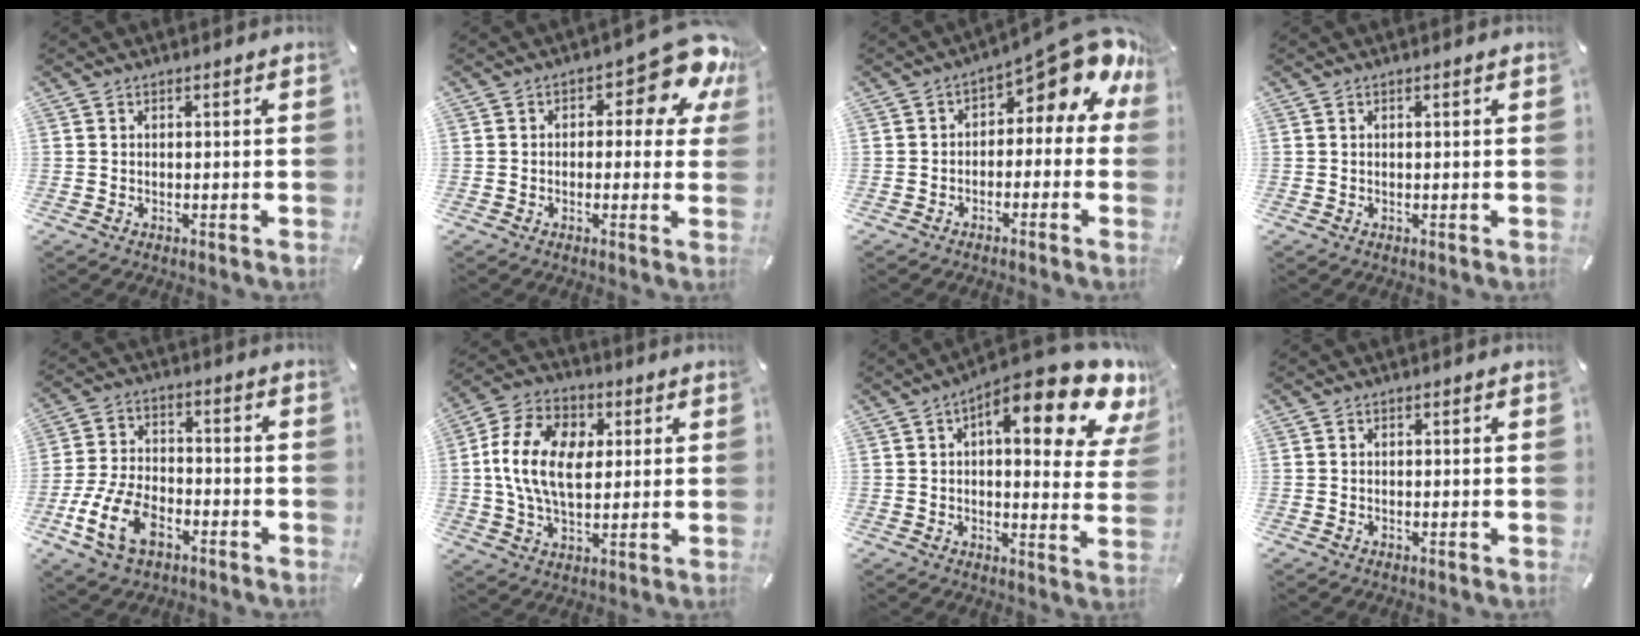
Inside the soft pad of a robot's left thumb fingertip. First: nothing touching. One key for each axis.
{"total": 11.4, "fx": 5.8, "fy": 4.8, "fz": 8.6, "tx": -0.108, "ty": -0.043, "tz": 0.096}
{"total": 10.7, "fx": 5.9, "fy": 4.2, "fz": 7.9, "tx": -0.104, "ty": -0.055, "tz": 0.095}
{"total": 0.6, "fx": 0.1, "fy": 0.0, "fz": 0.6, "tx": -0.009, "ty": 0.001, "tz": 0.001}
{"total": 12.7, "fx": -5.9, "fy": 7.8, "fz": 8.1, "tx": -0.176, "ty": 0.024, "tz": -0.106}
{"total": 15.2, "fx": 1.6, "fy": 10.2, "fz": 11.1, "tx": -0.231, "ty": 0.016, "tz": 0.030}
{"total": 17.5, "fx": 9.6, "fy": 5.9, "fz": 13.5, "tx": -0.184, "ty": -0.065, "tz": 0.149}
{"total": 0.0}